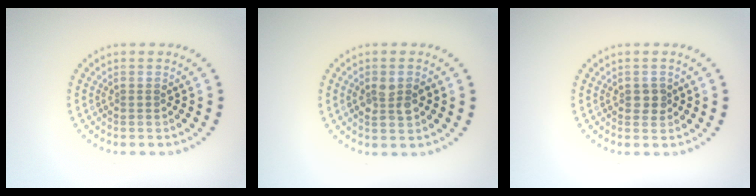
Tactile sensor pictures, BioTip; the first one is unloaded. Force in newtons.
{"total": 2.7, "press": 2.7, "slide": 0.3}
{"total": 1.4, "press": 1.4, "slide": 0.2}